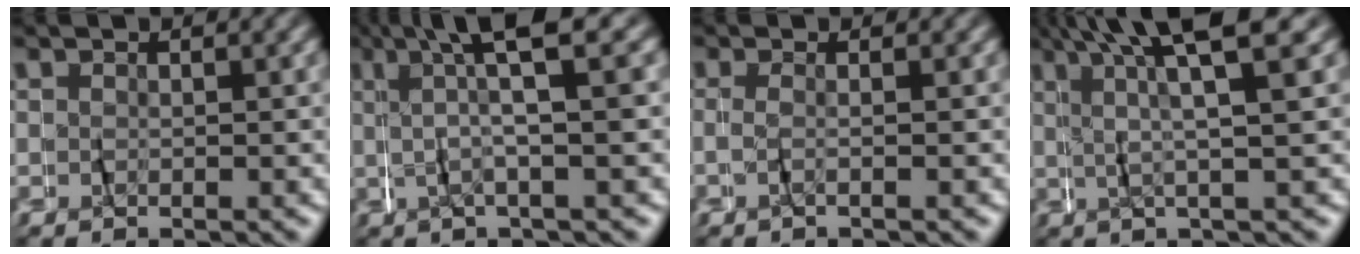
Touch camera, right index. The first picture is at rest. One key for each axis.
{"total": 5.1, "fx": 2.2, "fy": -0.5, "fz": 4.6, "tx": -0.079, "ty": 0.024, "tz": 0.030}
{"total": 1.5, "fx": -0.9, "fy": -1.1, "fz": 0.3, "tx": -0.009, "ty": 0.001, "tz": -0.018}
{"total": 6.4, "fx": 3.5, "fy": -0.1, "fz": 5.4, "tx": -0.105, "ty": 0.020, "tz": 0.048}